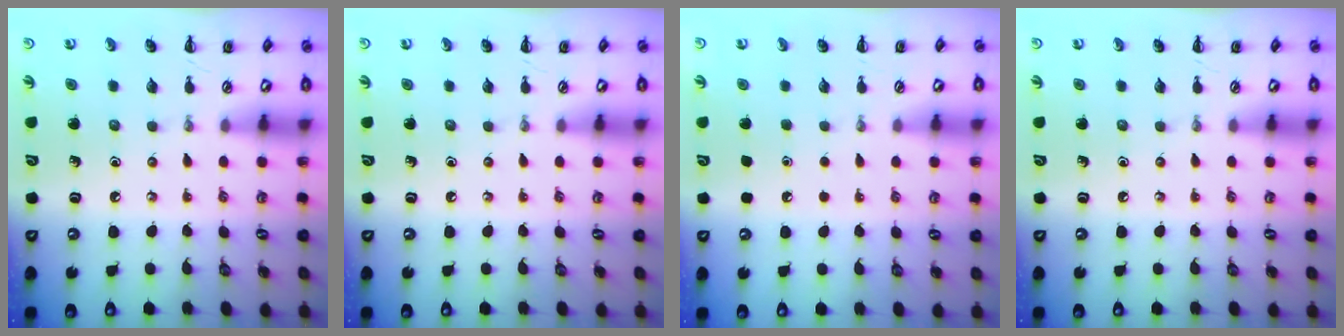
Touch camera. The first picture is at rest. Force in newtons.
{"total": 0.0}
{"total": 1.8, "press": 1.8, "slide": 0.1}
{"total": 0.0}